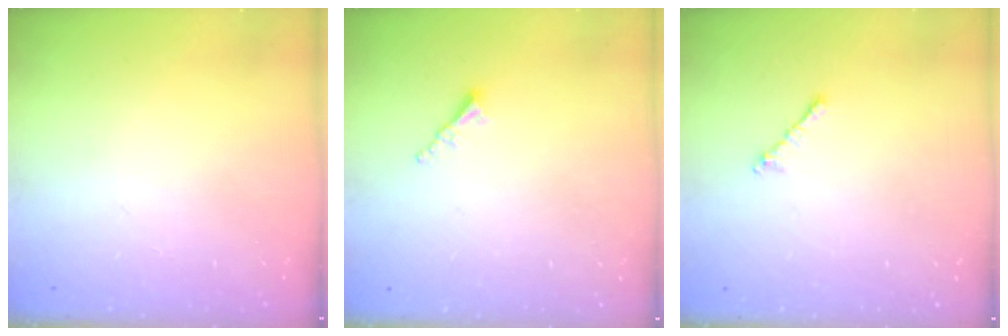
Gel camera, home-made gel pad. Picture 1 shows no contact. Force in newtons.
{"total": 2.0, "press": 2.0, "slide": 0.5}
{"total": 1.0, "press": 0.9, "slide": 0.4}